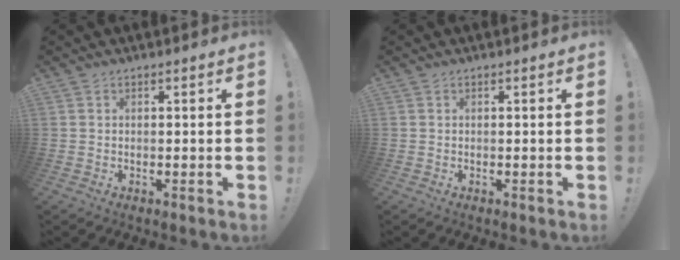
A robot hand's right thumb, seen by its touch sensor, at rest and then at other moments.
{"total": 0.0}